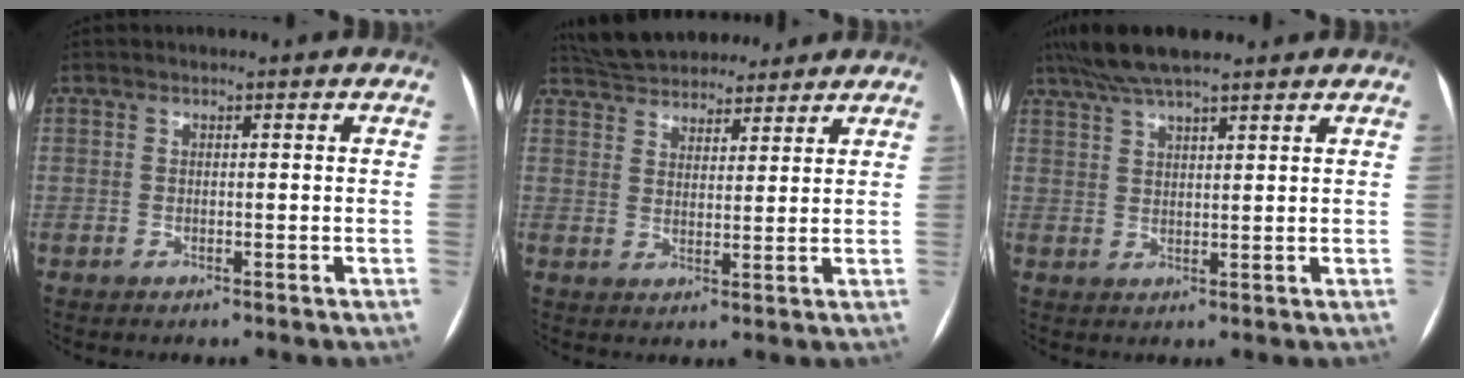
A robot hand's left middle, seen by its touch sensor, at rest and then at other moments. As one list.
[{"total": 12.4, "force": [11.2, 4.0, 3.5], "torque": [-0.055, 0.030, 0.177]}, {"total": 9.7, "force": [7.8, 1.6, 5.6], "torque": [-0.093, 0.039, 0.133]}]